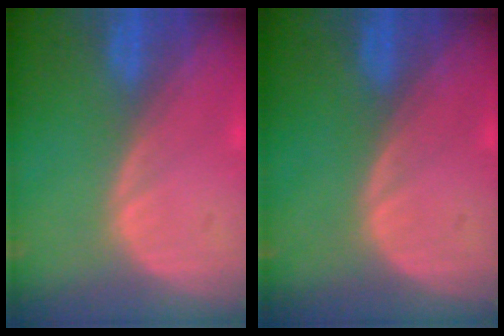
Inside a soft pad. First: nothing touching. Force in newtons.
{"total": 0.0}